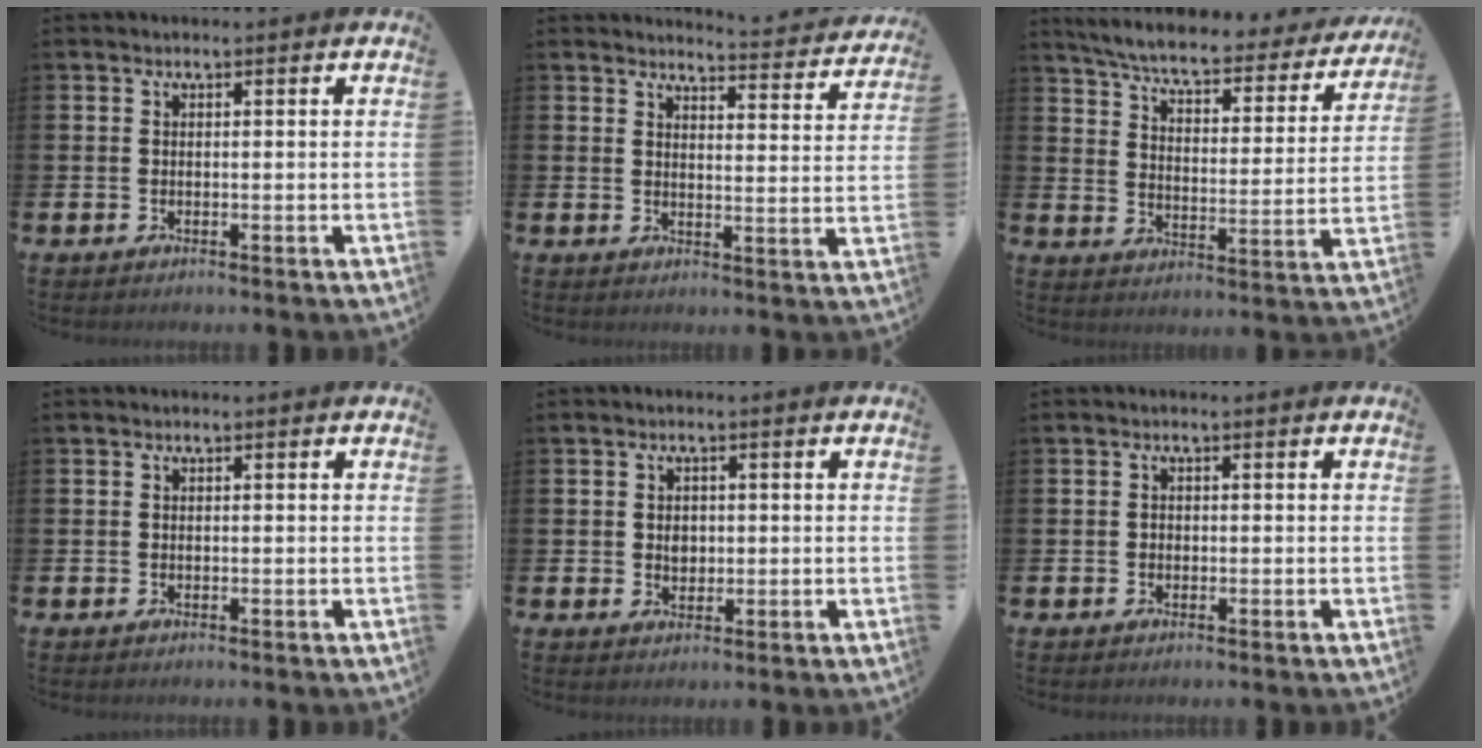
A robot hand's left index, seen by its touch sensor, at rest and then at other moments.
{"total": 4.0, "force": [4.0, 0.1, 0.5], "torque": [-0.008, -0.036, 0.065]}
{"total": 6.1, "force": [5.5, 0.8, 2.5], "torque": [-0.074, -0.043, 0.087]}
{"total": 0.0}
{"total": 2.0, "force": [0.4, 1.7, 1.1], "torque": [-0.006, 0.002, 0.002]}
{"total": 0.7, "force": [-0.2, 0.6, 0.2], "torque": [-0.002, 0.004, -0.006]}